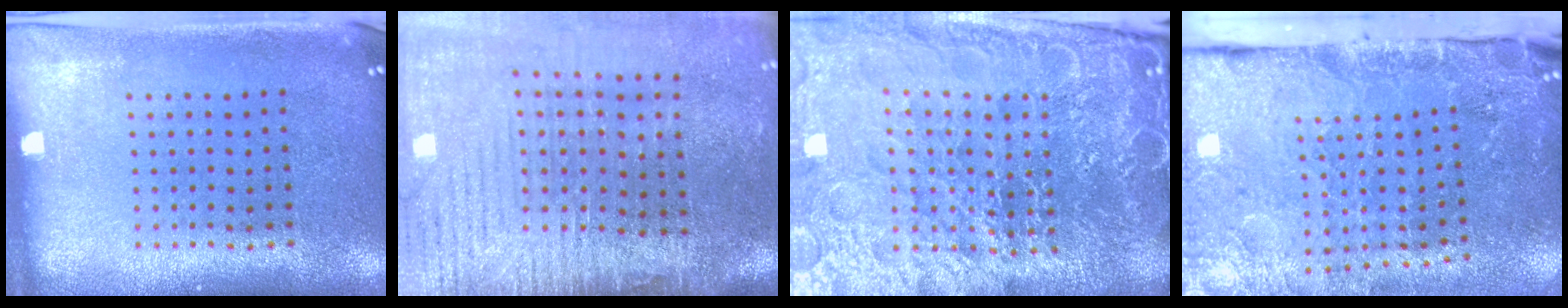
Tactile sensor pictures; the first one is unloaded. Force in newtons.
{"total": 4.3, "press": 3.7, "slide": 2.2}
{"total": 6.8, "press": 6.0, "slide": 3.2}
{"total": 3.7, "press": 3.4, "slide": 1.5}